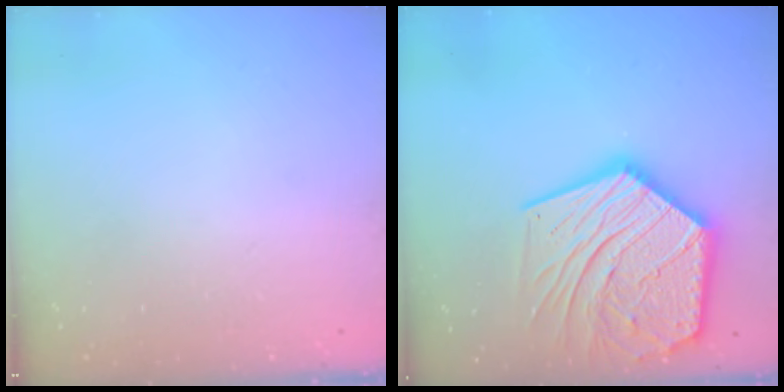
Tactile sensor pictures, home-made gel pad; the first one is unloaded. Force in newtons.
{"total": 25.6, "press": 25.5, "slide": 2.3}